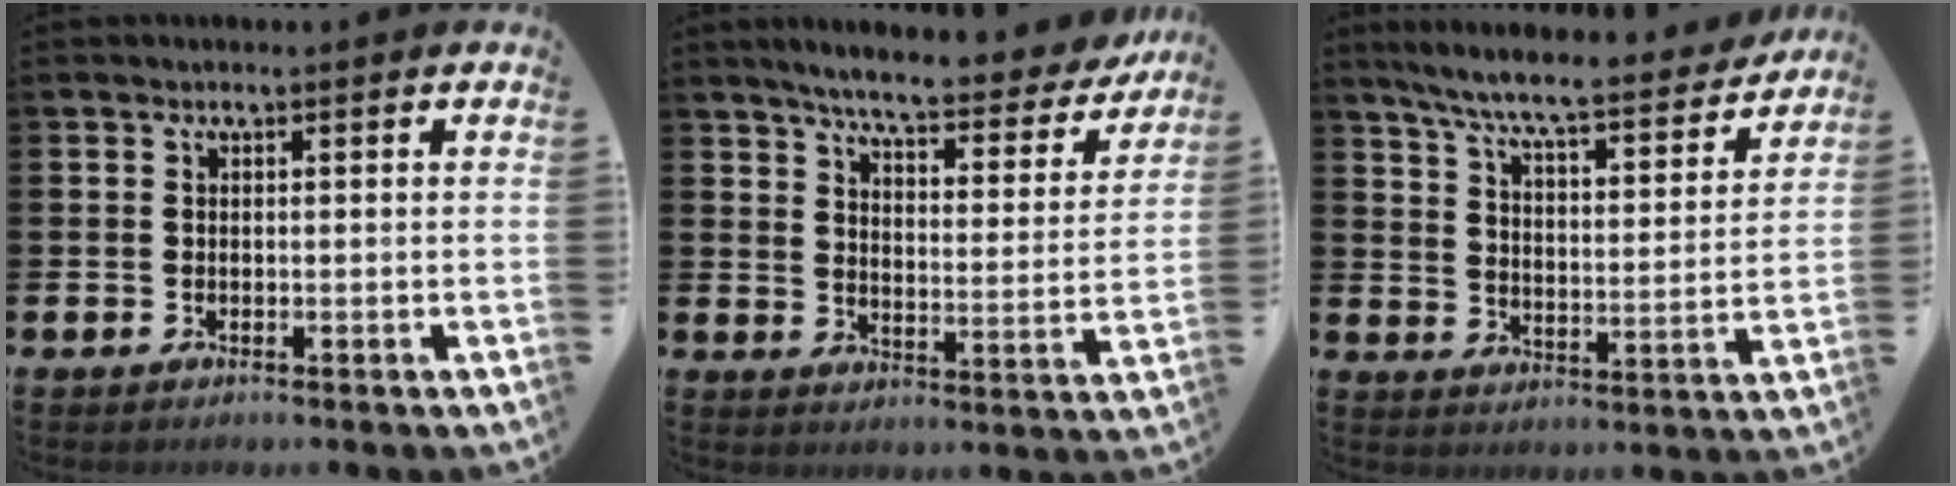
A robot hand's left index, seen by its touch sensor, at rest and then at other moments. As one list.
[{"total": 6.5, "force": [6.0, 0.7, 2.6], "torque": [-0.070, -0.043, 0.096]}, {"total": 8.0, "force": [7.2, 0.6, 3.4], "torque": [-0.096, -0.047, 0.122]}]